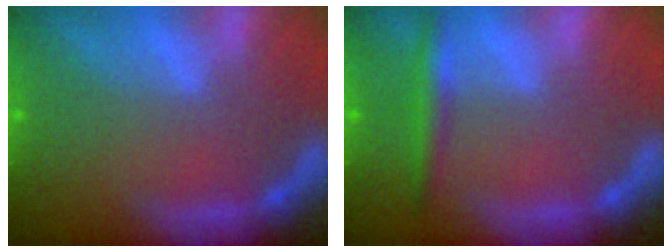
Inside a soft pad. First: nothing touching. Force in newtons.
{"total": 3.0}